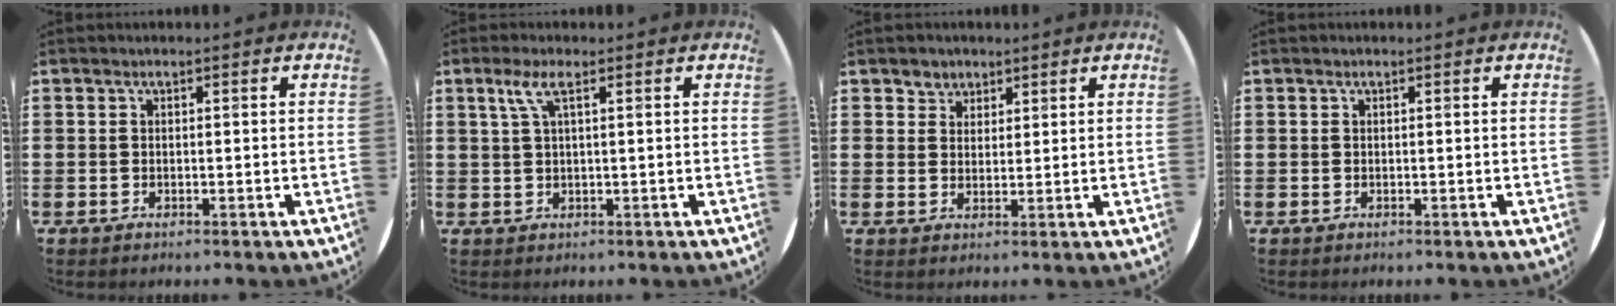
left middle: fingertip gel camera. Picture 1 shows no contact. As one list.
[{"total": 2.5, "force": [1.1, 0.4, 2.3], "torque": [-0.047, 0.006, 0.017]}, {"total": 2.6, "force": [2.0, 1.7, -0.2], "torque": [0.008, 0.005, 0.037]}, {"total": 0.0}]